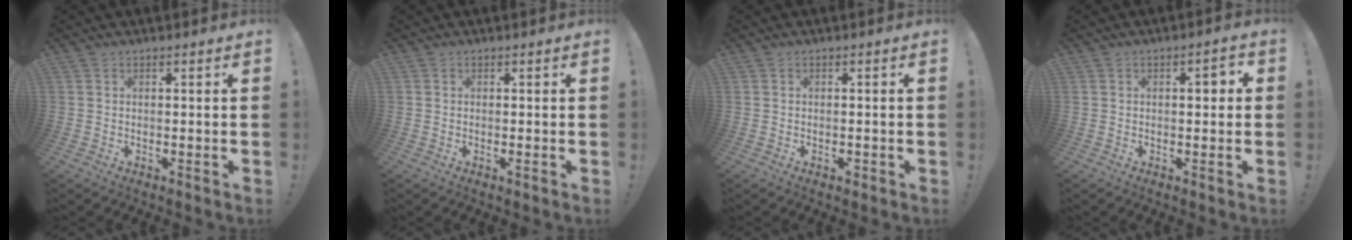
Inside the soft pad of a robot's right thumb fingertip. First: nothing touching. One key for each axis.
{"total": 0.0}
{"total": 0.9, "fx": -0.5, "fy": 0.6, "fz": 0.5, "tx": -0.011, "ty": 0.004, "tz": -0.007}
{"total": 3.2, "fx": 0.2, "fy": 1.5, "fz": 2.8, "tx": -0.036, "ty": 0.003, "tz": -0.003}